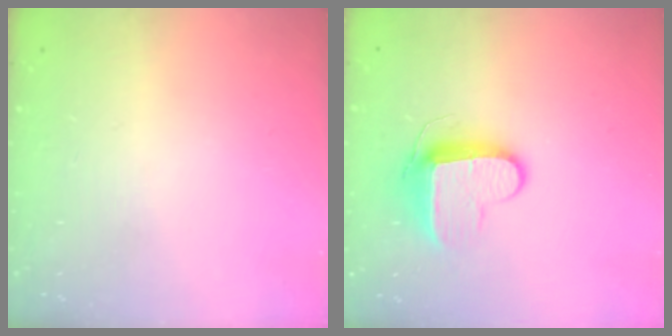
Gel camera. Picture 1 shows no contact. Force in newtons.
{"total": 9.7, "press": 9.7, "slide": 0.9}